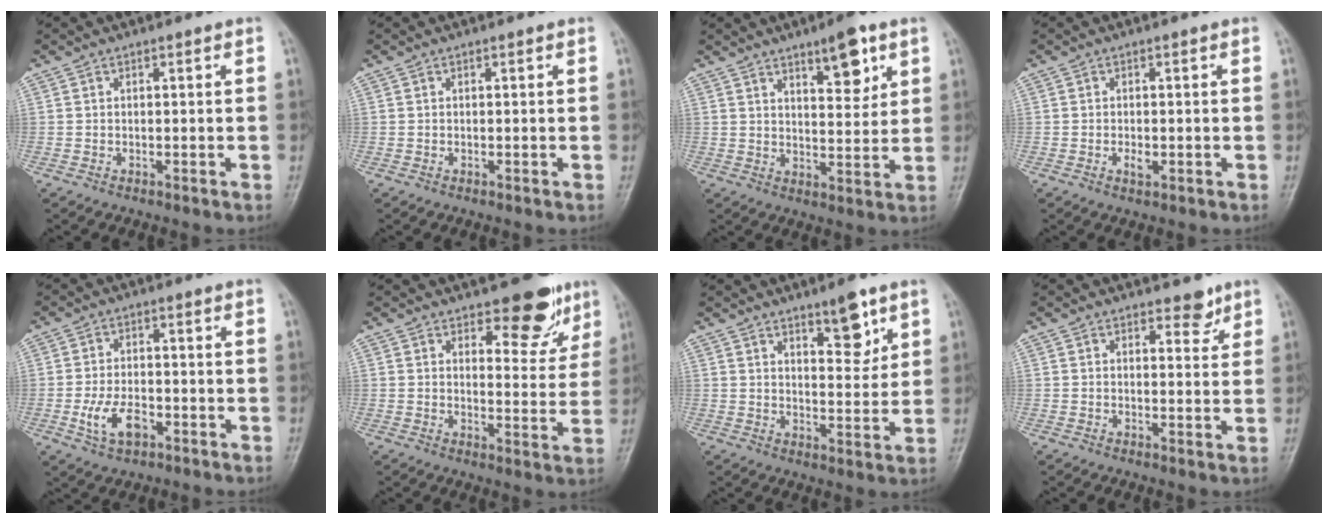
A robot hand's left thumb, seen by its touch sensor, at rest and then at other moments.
{"total": 0.0}
{"total": 8.4, "force": [5.0, 2.9, 6.2], "torque": [-0.072, -0.031, 0.074]}
{"total": 1.7, "force": [-0.4, 0.9, 1.3], "torque": [-0.022, -0.001, -0.006]}
{"total": 6.5, "force": [-2.4, 3.7, 4.8], "torque": [-0.091, 0.010, -0.044]}
{"total": 9.4, "force": [6.4, 4.3, 5.5], "torque": [-0.032, -0.039, 0.087]}
{"total": 7.7, "force": [4.8, 2.7, 5.4], "torque": [-0.058, -0.034, 0.072]}
{"total": 3.1, "force": [2.3, 1.6, 1.3], "torque": [0.002, -0.014, 0.031]}